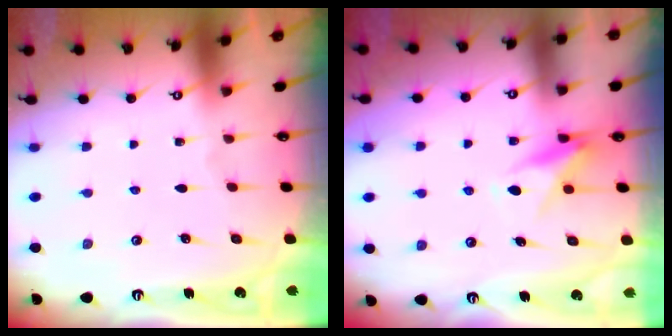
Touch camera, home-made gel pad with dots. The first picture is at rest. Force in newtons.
{"total": 8.3, "press": 8.3, "slide": 1.1}